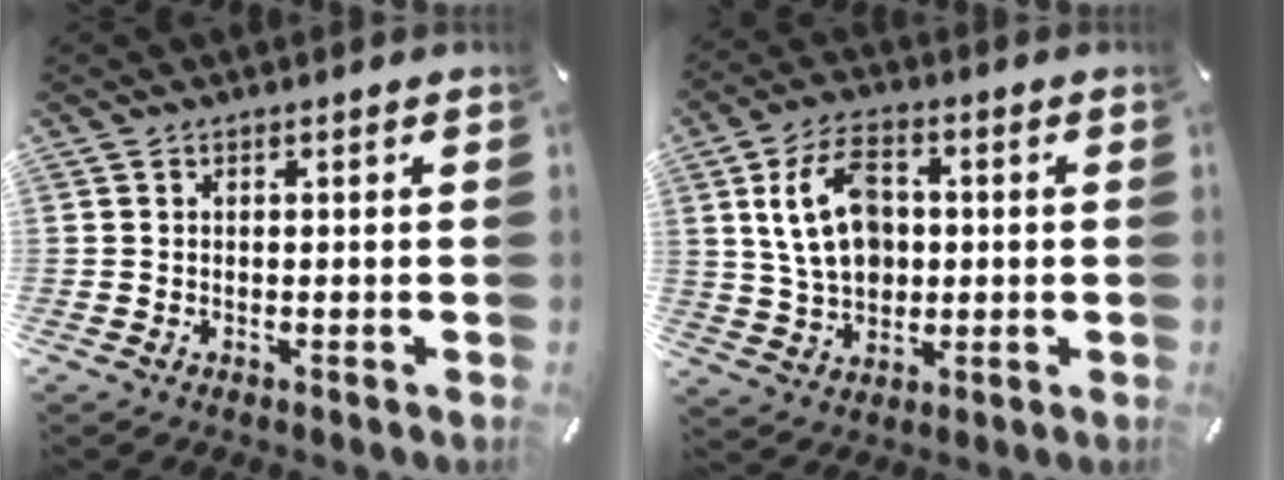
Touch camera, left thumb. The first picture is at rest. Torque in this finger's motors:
{"motor_torque": [0.40, 1.47, 1.11, -0.73, 0.44]}